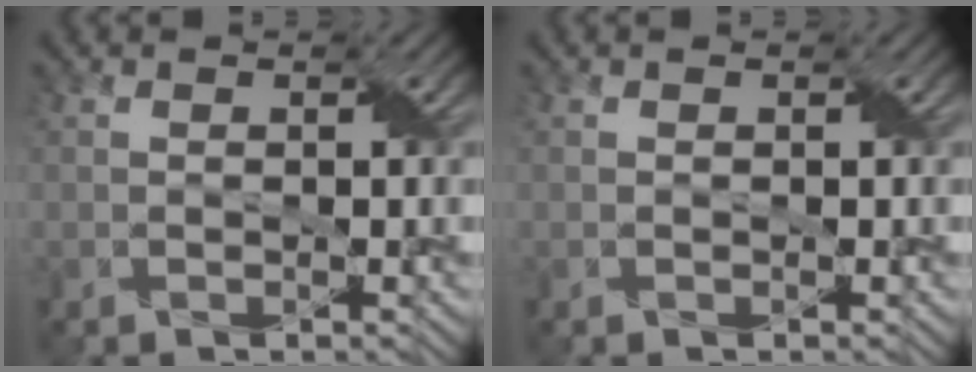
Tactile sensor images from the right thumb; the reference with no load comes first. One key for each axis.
{"total": 0.0}